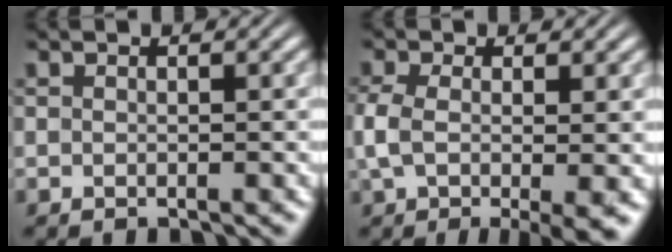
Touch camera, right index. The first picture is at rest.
{"total": 5.5, "force": [-1.7, 2.0, 4.9], "torque": [-0.094, -0.018, -0.016]}